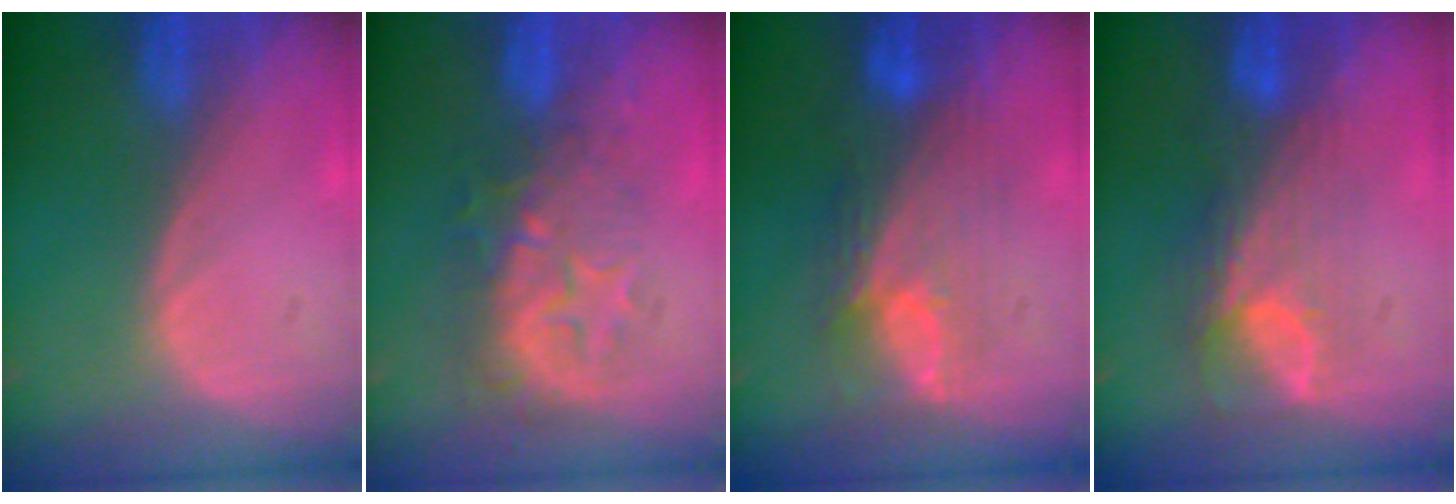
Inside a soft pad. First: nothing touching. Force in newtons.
{"total": 9.2, "press": 8.1, "slide": 4.5}
{"total": 7.5, "press": 7.4, "slide": 1.4}
{"total": 7.9, "press": 6.6, "slide": 4.2}